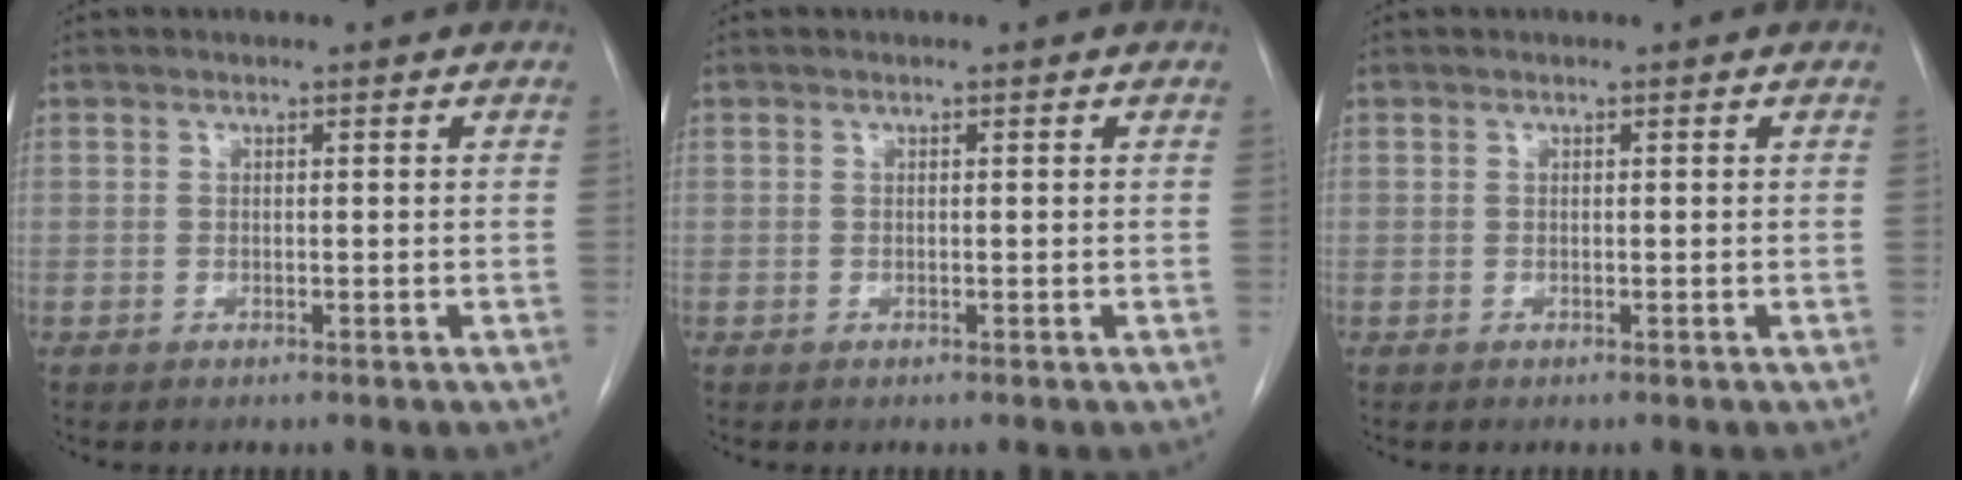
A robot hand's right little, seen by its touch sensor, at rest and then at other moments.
{"total": 0.0}
{"total": 0.0}